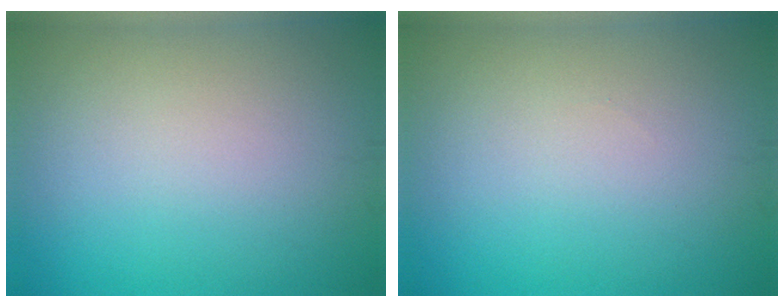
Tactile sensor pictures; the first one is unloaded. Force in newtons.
{"total": 0.0}